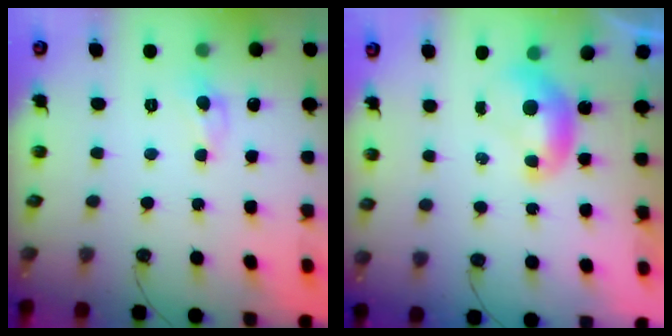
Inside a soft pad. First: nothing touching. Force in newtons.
{"total": 0.0}